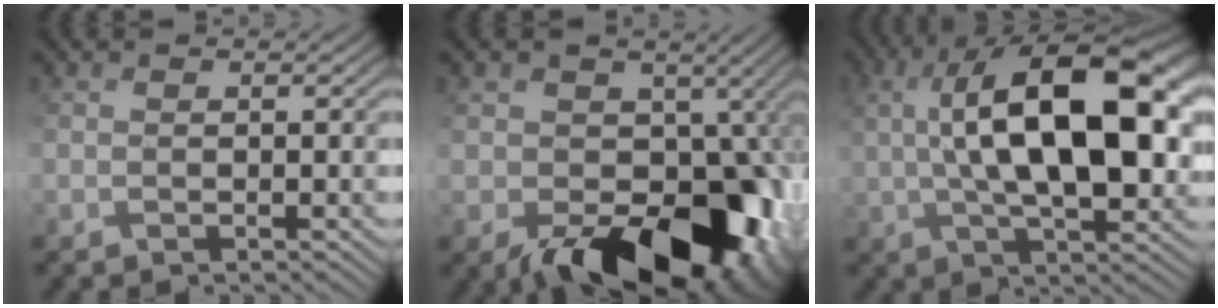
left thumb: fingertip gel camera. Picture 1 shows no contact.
{"total": 17.1, "force": [-5.5, 11.6, 11.3], "torque": [-0.151, -0.046, -0.077]}
{"total": 16.5, "force": [1.9, 7.6, 14.5], "torque": [-0.243, 0.016, 0.027]}